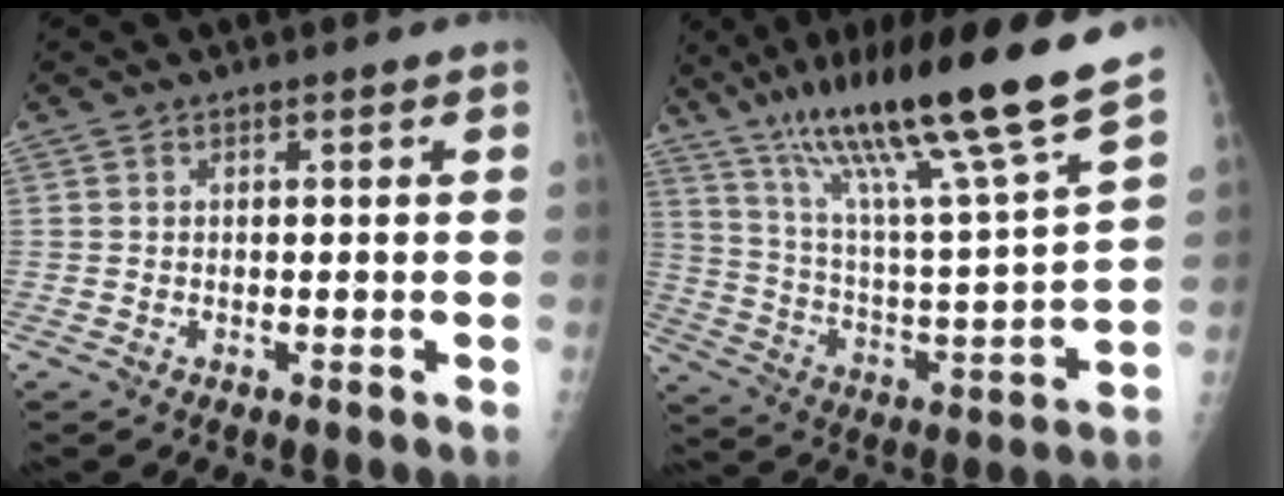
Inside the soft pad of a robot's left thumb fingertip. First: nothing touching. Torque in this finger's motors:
{"motor_torque": [0.50, 0.28, 1.46, -1.31, 0.19]}